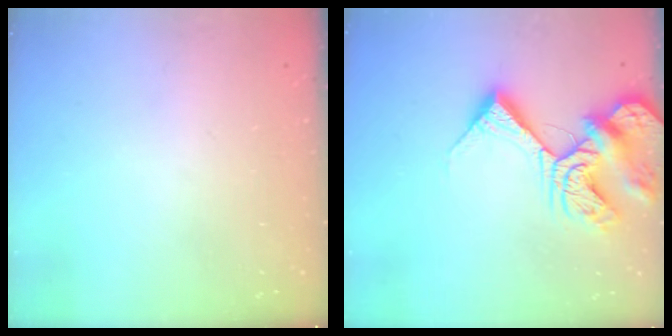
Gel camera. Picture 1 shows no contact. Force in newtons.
{"total": 13.4, "press": 13.4, "slide": 1.5}